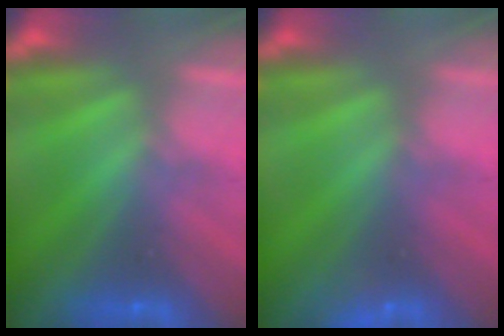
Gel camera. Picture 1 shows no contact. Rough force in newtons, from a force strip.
{"total": 2.9}